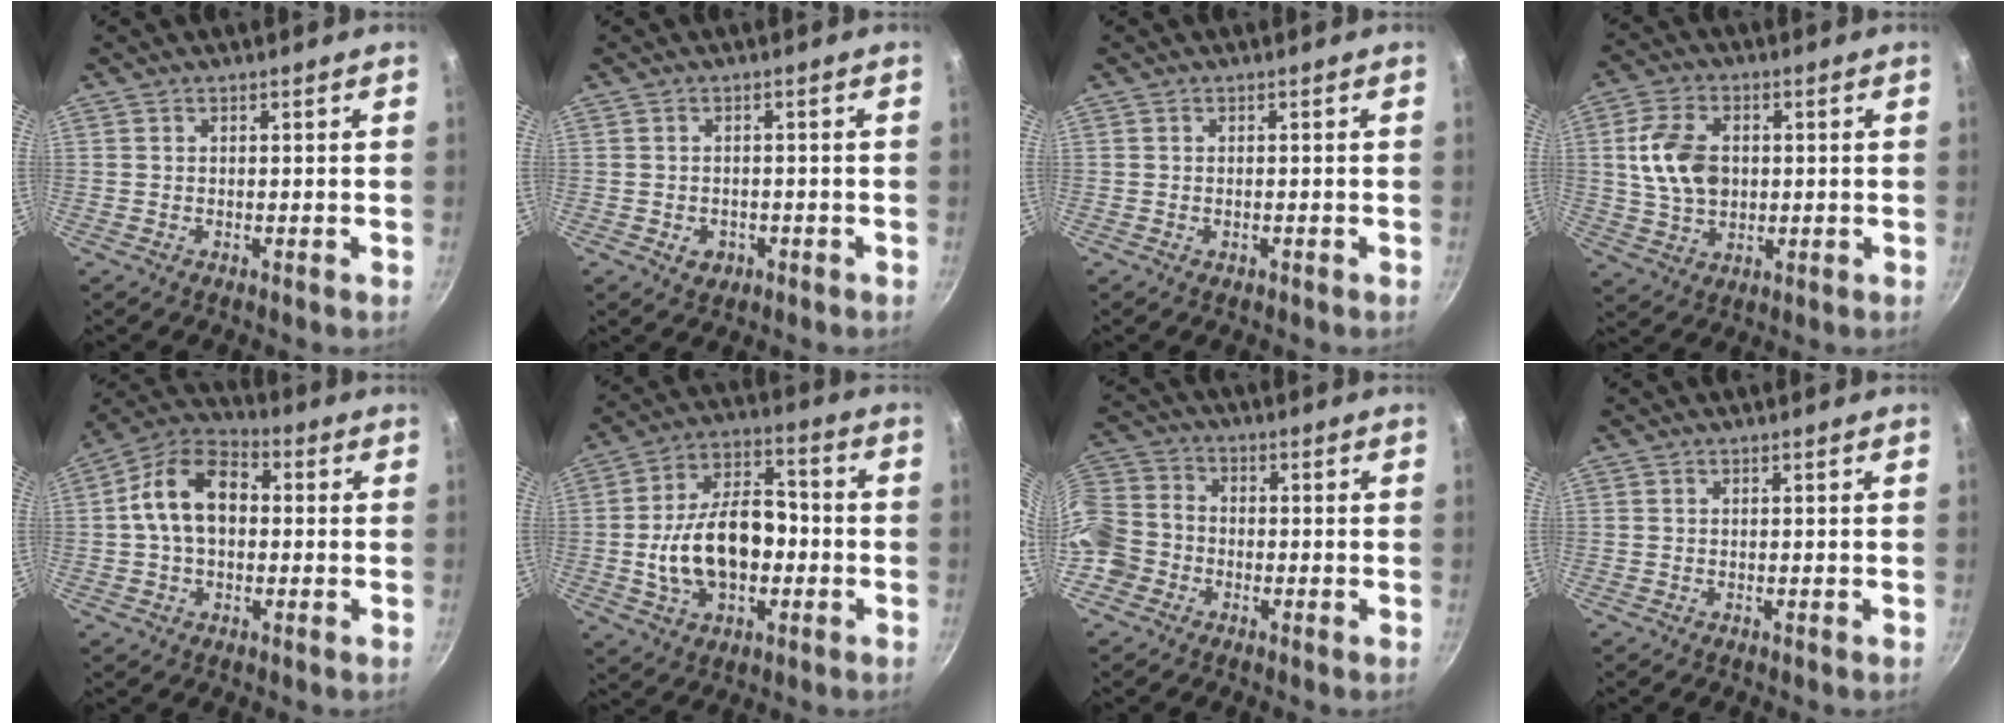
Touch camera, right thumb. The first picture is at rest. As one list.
[{"total": 2.9, "force": [-1.1, 2.3, 1.4], "torque": [-0.015, 0.006, -0.007]}, {"total": 0.6, "force": [-0.3, 0.4, 0.4], "torque": [-0.003, 0.000, -0.007]}, {"total": 10.9, "force": [1.2, 7.6, 7.8], "torque": [-0.133, 0.005, 0.022]}, {"total": 11.8, "force": [0.8, 8.0, 8.7], "torque": [-0.128, 0.033, -0.005]}, {"total": 16.9, "force": [-2.3, 10.5, 13.0], "torque": [-0.193, 0.041, -0.041]}, {"total": 10.1, "force": [-4.0, 8.1, 4.5], "torque": [-0.066, 0.039, -0.097]}, {"total": 0.0}]